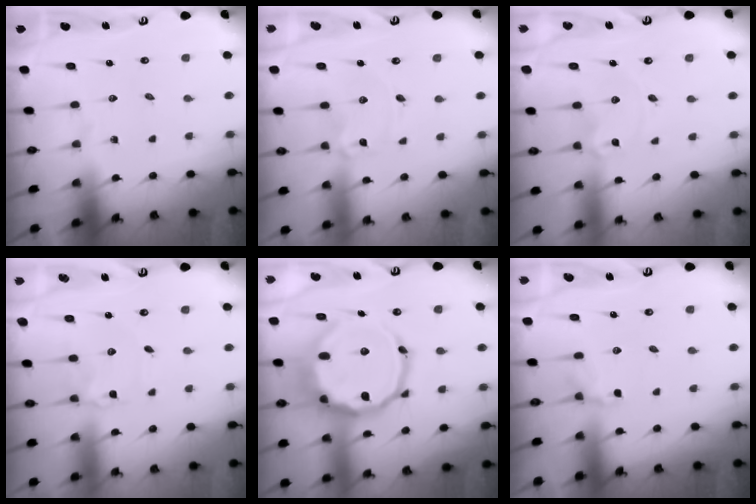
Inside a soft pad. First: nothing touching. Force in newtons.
{"total": 1.1, "press": 1.1, "slide": 0.2}
{"total": 2.4, "press": 2.4, "slide": 0.3}
{"total": 1.6, "press": 1.5, "slide": 0.2}
{"total": 19.0, "press": 18.9, "slide": 1.9}
{"total": 4.3, "press": 4.0, "slide": 1.6}